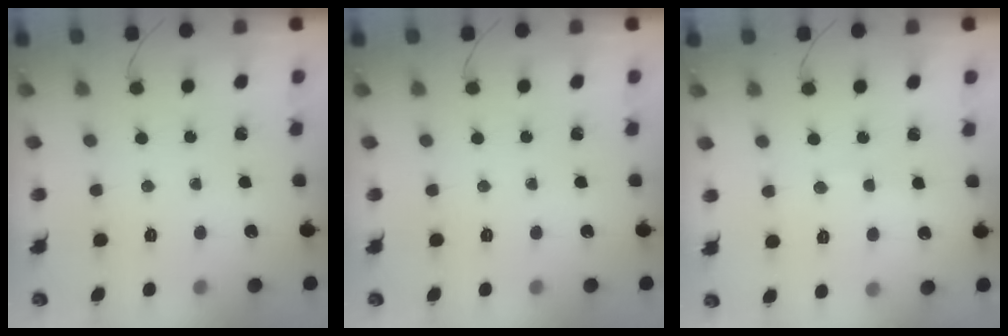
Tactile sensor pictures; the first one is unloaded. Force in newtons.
{"total": 0.0}
{"total": 4.2, "press": 4.1, "slide": 1.1}